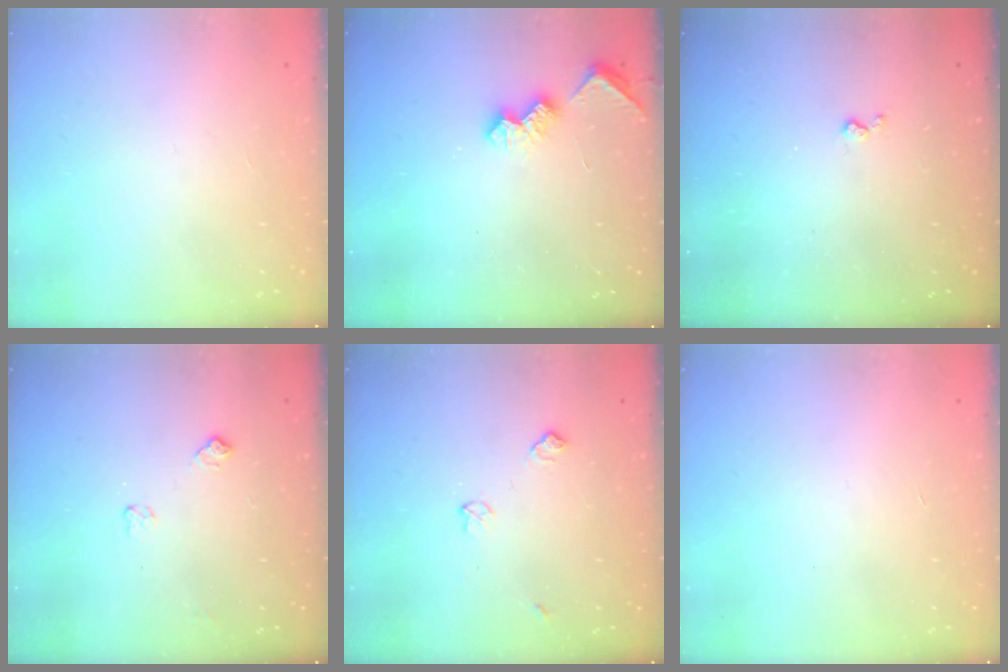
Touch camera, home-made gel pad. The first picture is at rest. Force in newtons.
{"total": 5.3, "press": 5.2, "slide": 0.7}
{"total": 2.9, "press": 2.9, "slide": 0.5}
{"total": 4.9, "press": 4.8, "slide": 0.7}
{"total": 5.6, "press": 5.6, "slide": 0.9}
{"total": 0.0}